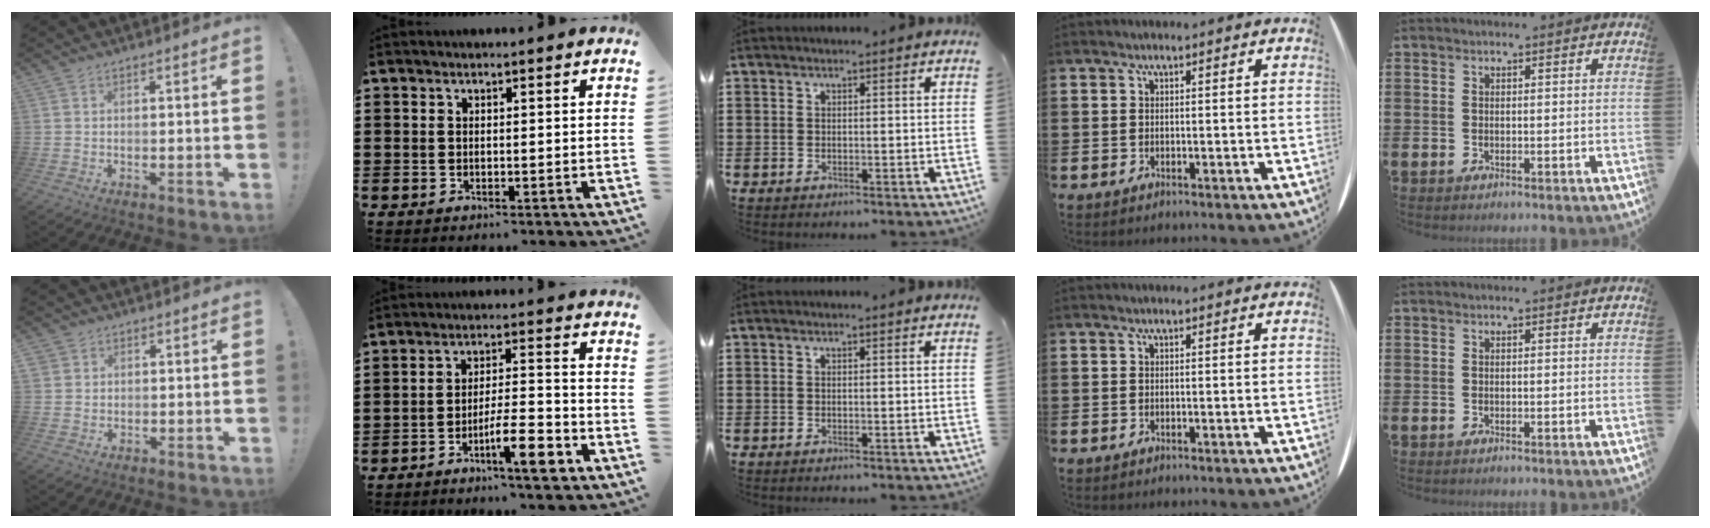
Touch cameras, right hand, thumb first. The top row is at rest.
{"thumb": {"total": 2.5, "force": [1.3, 2.2, 0.4], "torque": [-0.003, -0.004, 0.024]}, "index": {"total": 8.8, "force": [-5.0, 2.0, 7.0], "torque": [-0.121, 0.007, -0.086]}}